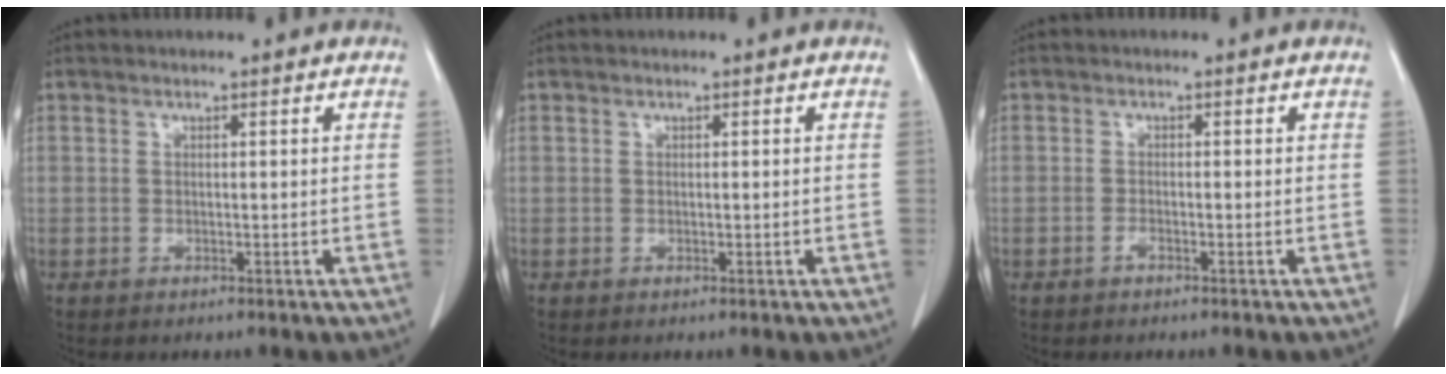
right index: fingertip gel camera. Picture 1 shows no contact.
{"total": 0.0}
{"total": 0.6, "force": [-0.5, 0.1, 0.3], "torque": [-0.006, 0.001, -0.007]}